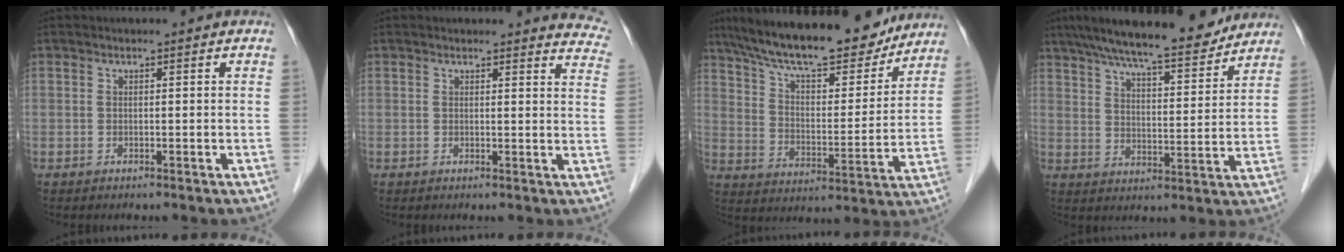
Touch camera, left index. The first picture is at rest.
{"total": 8.4, "force": [8.2, 1.6, 0.8], "torque": [0.032, -0.047, 0.045]}
{"total": 22.7, "force": [19.3, 5.5, 10.7], "torque": [-0.180, 0.010, 0.289]}
{"total": 16.9, "force": [14.8, 2.4, 7.9], "torque": [-0.127, 0.012, 0.219]}